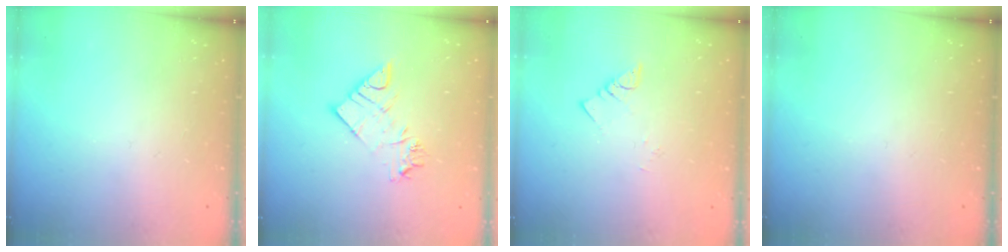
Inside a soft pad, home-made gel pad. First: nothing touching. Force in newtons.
{"total": 10.5, "press": 10.5, "slide": 1.0}
{"total": 1.9, "press": 1.9, "slide": 0.1}
{"total": 0.0}